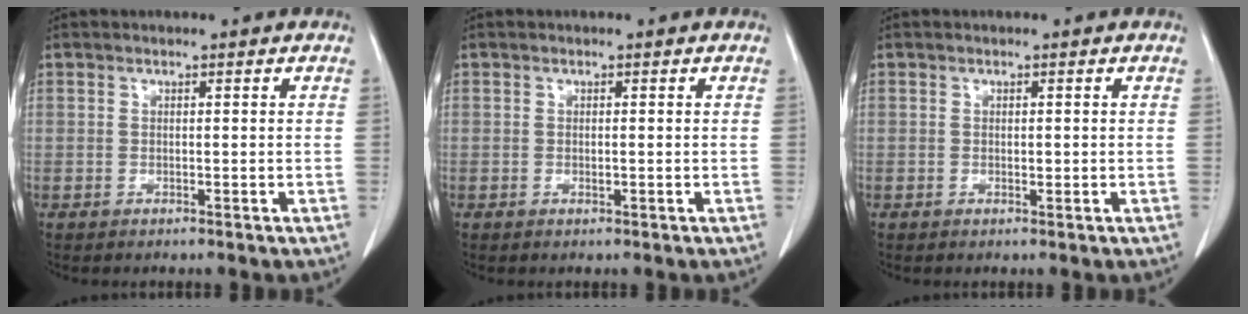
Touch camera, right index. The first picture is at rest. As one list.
[{"total": 0.5, "force": [-0.2, 0.2, 0.4], "torque": [-0.009, -0.001, -0.003]}, {"total": 0.5, "force": [-0.1, 0.3, 0.4], "torque": [-0.007, -0.001, -0.002]}]